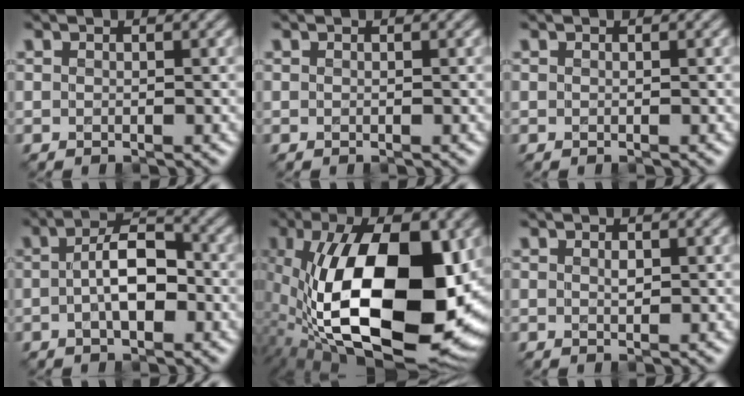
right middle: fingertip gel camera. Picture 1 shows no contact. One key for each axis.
{"total": 0.0}
{"total": 0.0}
{"total": 5.1, "fx": -0.9, "fy": 2.5, "fz": 4.4, "tx": -0.078, "ty": 0.004, "tz": -0.021}
{"total": 19.8, "fx": -1.2, "fy": 10.0, "fz": 17.1, "tx": -0.317, "ty": -0.027, "tz": -0.012}
{"total": 0.6, "fx": 0.1, "fy": 0.3, "fz": 0.6, "tx": -0.013, "ty": -0.002, "tz": 0.004}